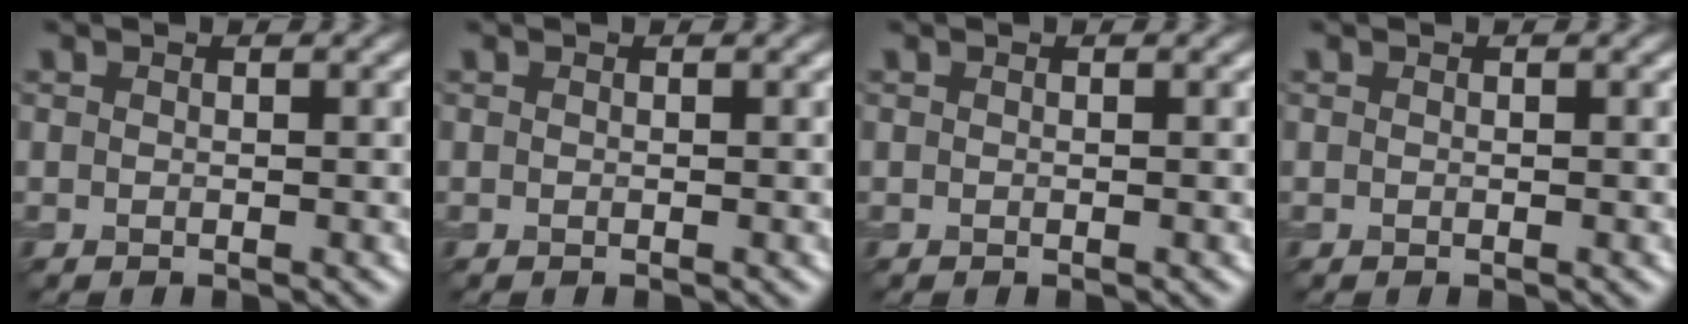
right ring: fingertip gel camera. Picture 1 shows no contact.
{"total": 0.0}
{"total": 0.0}
{"total": 0.0}